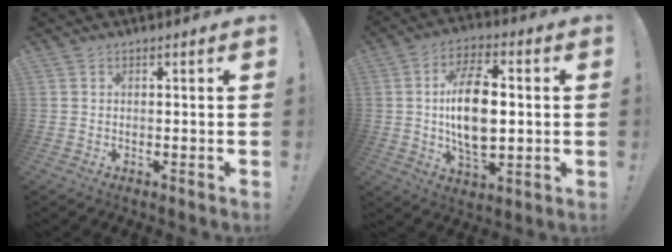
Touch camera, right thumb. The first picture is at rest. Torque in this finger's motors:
{"motor_torque": [0.75, 1.87, 0.70, 0.76, 0.14]}